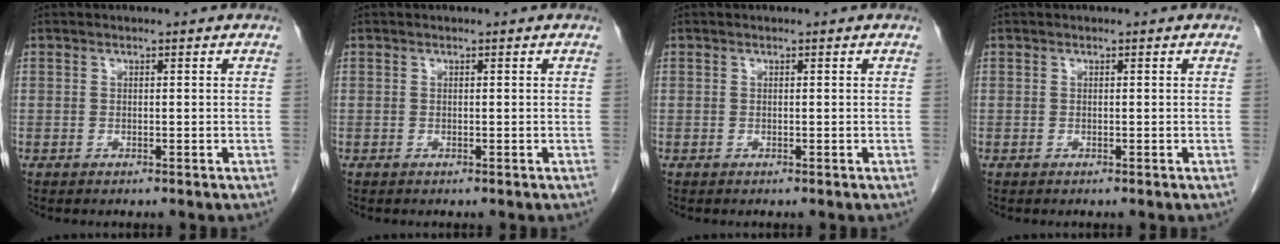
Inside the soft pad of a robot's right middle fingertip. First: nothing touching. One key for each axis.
{"total": 0.0}
{"total": 0.0}
{"total": 0.0}